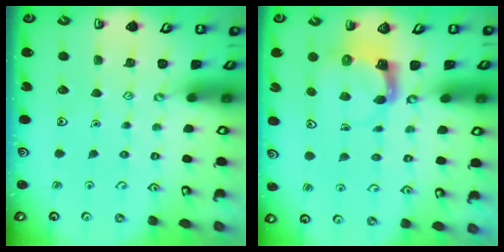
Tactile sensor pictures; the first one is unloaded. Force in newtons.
{"total": 3.8, "press": 3.7, "slide": 0.7}